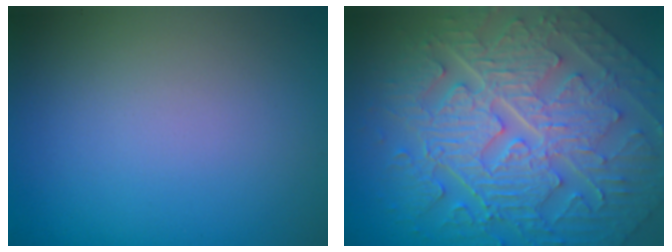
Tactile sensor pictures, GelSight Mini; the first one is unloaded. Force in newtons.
{"total": 11.0, "press": 7.5, "slide": 8.0}